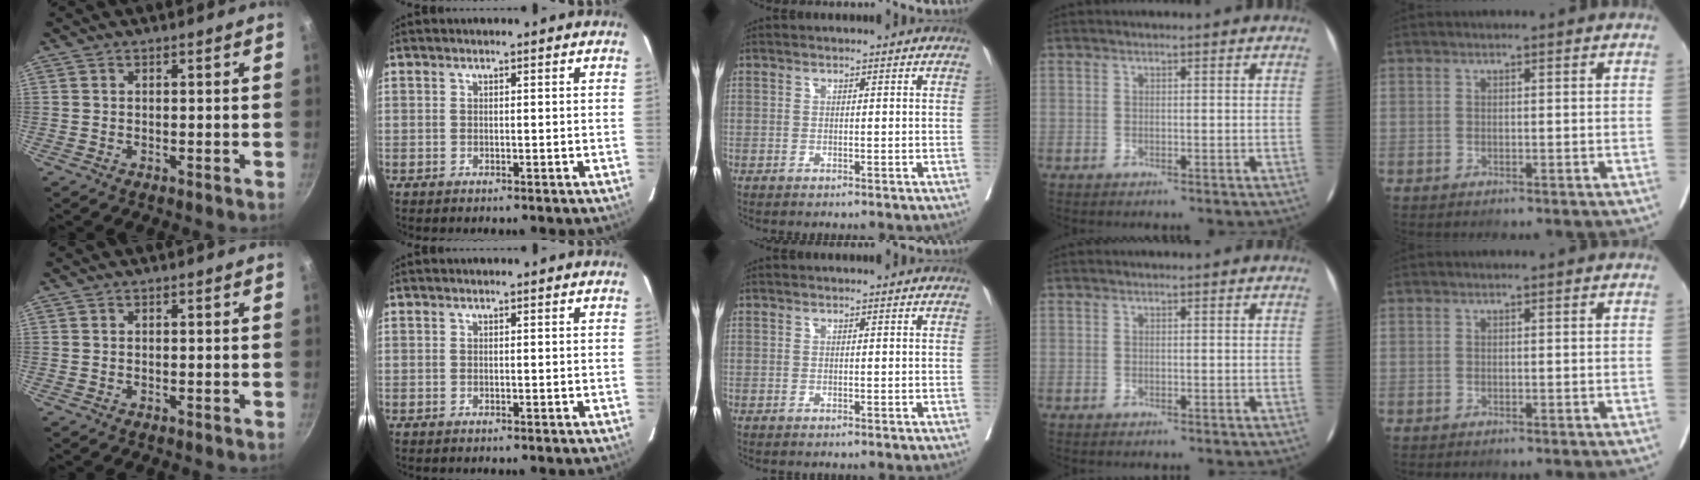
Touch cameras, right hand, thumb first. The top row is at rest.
{}